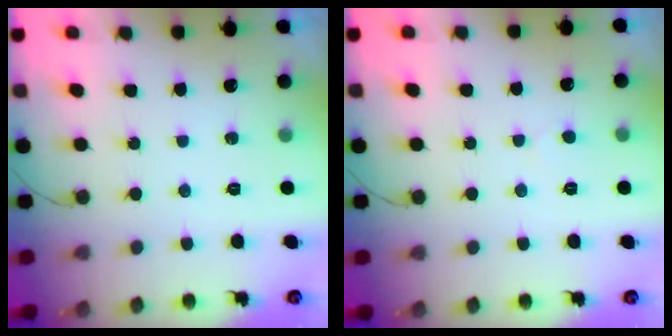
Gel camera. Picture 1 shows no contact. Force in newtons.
{"total": 2.6, "press": 2.6, "slide": 0.2}